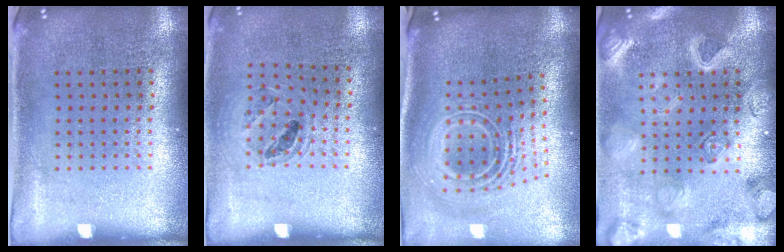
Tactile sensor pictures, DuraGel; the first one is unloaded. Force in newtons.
{"total": 0.9, "press": 0.9, "slide": 0.1}
{"total": 2.8, "press": 1.9, "slide": 2.1}
{"total": 3.4, "press": 3.1, "slide": 1.3}